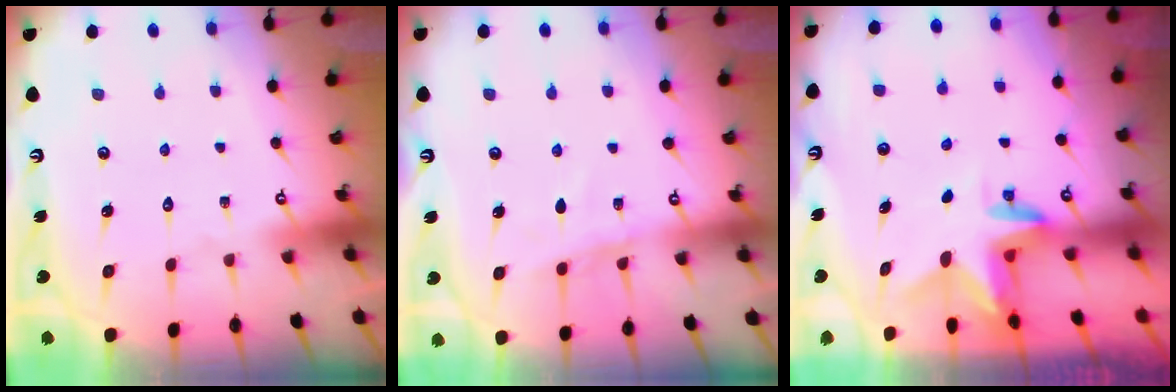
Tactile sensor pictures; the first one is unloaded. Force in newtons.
{"total": 7.0, "press": 7.0, "slide": 0.5}
{"total": 2.9, "press": 2.9, "slide": 0.2}